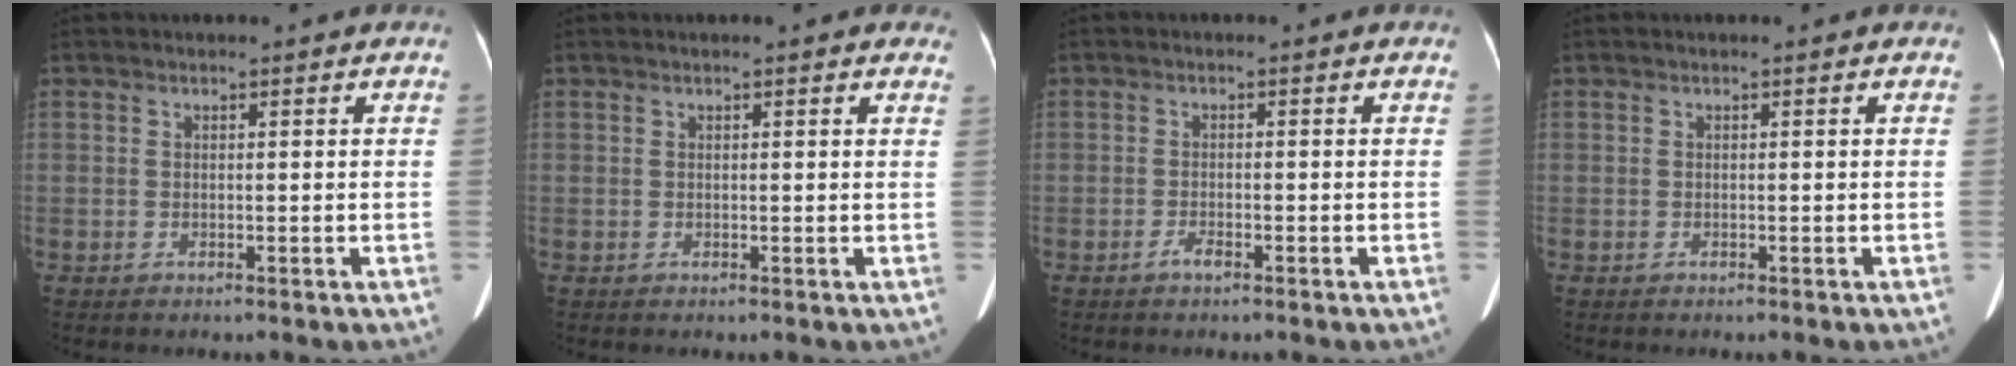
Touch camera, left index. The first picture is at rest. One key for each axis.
{"total": 3.2, "fx": 2.5, "fy": 0.9, "fz": 1.8, "tx": -0.010, "ty": 0.013, "tz": 0.019}
{"total": 1.4, "fx": -1.0, "fy": 0.3, "fz": 0.9, "tx": -0.020, "ty": -0.001, "tz": -0.017}
{"total": 0.0}